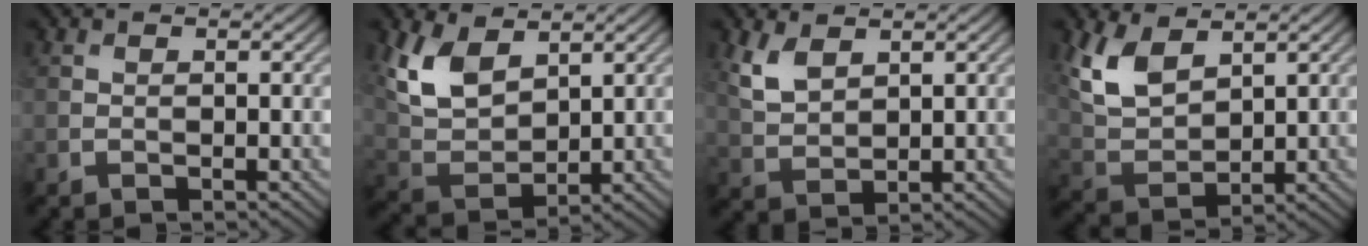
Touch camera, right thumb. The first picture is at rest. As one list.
[{"total": 8.7, "force": [4.4, 4.9, 5.8], "torque": [-0.145, -0.003, 0.090]}, {"total": 4.9, "force": [2.6, 2.6, 3.1], "torque": [-0.086, -0.001, 0.059]}, {"total": 7.9, "force": [4.1, 4.2, 5.2], "torque": [-0.133, -0.003, 0.084]}]